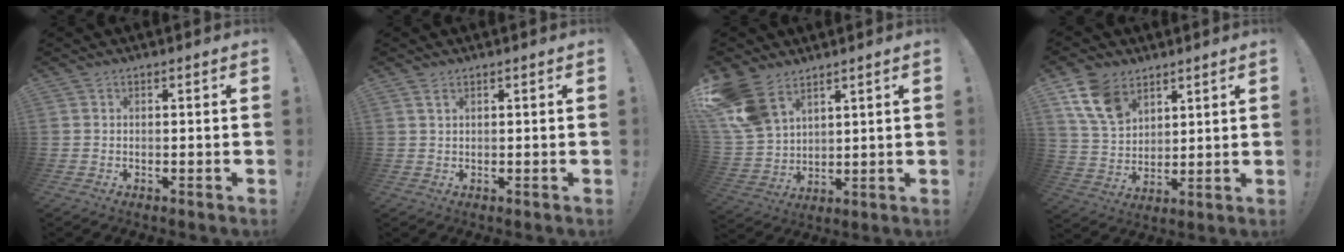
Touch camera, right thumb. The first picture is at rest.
{"total": 2.0, "force": [1.1, 0.9, 1.4], "torque": [-0.025, 0.000, 0.020]}
{"total": 13.1, "force": [8.6, 7.6, 6.3], "torque": [-0.136, -0.043, 0.174]}
{"total": 12.5, "force": [7.4, 8.1, 5.9], "torque": [-0.113, -0.028, 0.149]}